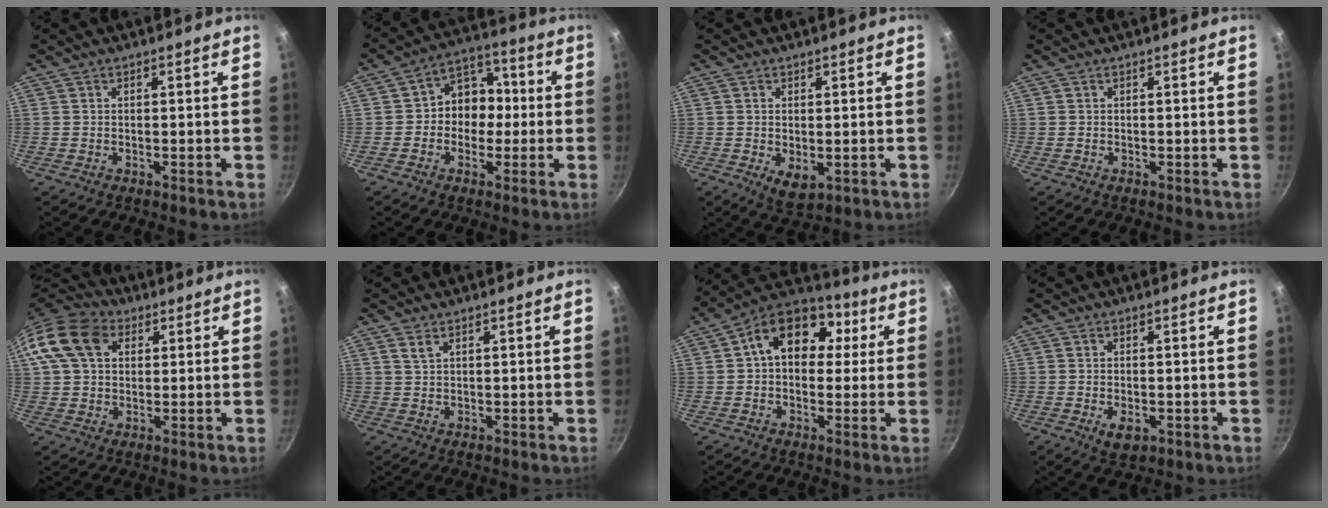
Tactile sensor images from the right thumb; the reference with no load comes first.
{"total": 9.1, "force": [-0.7, 7.8, 4.7], "torque": [-0.012, 0.029, -0.026]}
{"total": 4.6, "force": [-0.5, 2.5, 3.8], "torque": [-0.061, -0.017, -0.003]}
{"total": 0.0}
{"total": 14.1, "force": [4.4, 10.3, 8.5], "torque": [-0.154, 0.022, 0.066]}
{"total": 1.7, "force": [1.0, 0.8, 1.1], "torque": [-0.022, -0.003, 0.022]}
{"total": 14.4, "force": [3.1, 10.5, 9.4], "torque": [-0.108, 0.023, 0.028]}
{"total": 3.8, "force": [-1.1, 2.2, 2.9], "torque": [-0.047, -0.008, -0.012]}